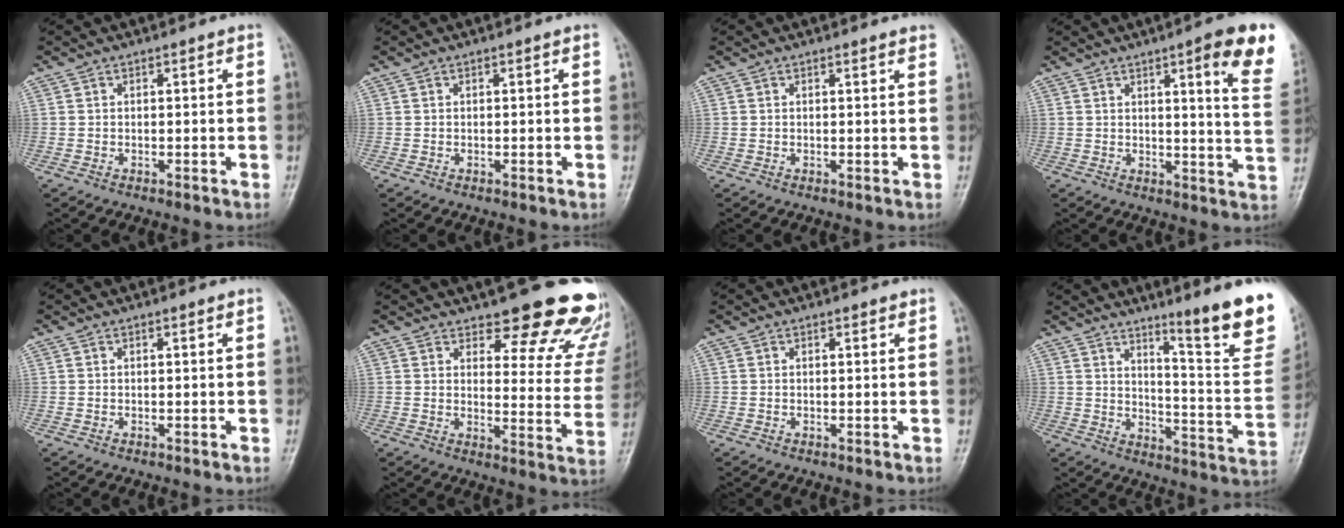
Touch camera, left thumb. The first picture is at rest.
{"total": 0.0}
{"total": 1.2, "force": [1.1, 0.1, 0.4], "torque": [-0.005, -0.005, 0.009]}
{"total": 14.0, "force": [7.4, 2.0, 11.6], "torque": [-0.125, -0.038, 0.082]}
{"total": 0.0}
{"total": 18.7, "force": [15.6, 6.2, 8.3], "torque": [-0.044, -0.115, 0.171]}
{"total": 0.6, "force": [0.5, 0.2, 0.3], "torque": [-0.007, -0.003, 0.005]}
{"total": 18.7, "force": [11.8, 2.1, 14.4], "torque": [-0.152, -0.085, 0.166]}